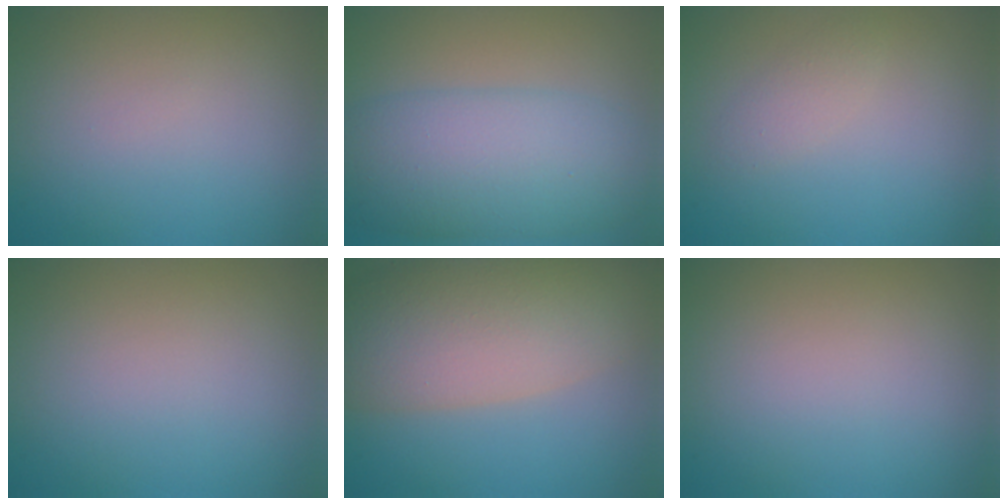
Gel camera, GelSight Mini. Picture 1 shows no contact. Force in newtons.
{"total": 9.1, "press": 9.1, "slide": 0.2}
{"total": 1.3, "press": 1.3, "slide": 0.1}
{"total": 0.0}
{"total": 10.1, "press": 10.1, "slide": 0.9}
{"total": 0.0}